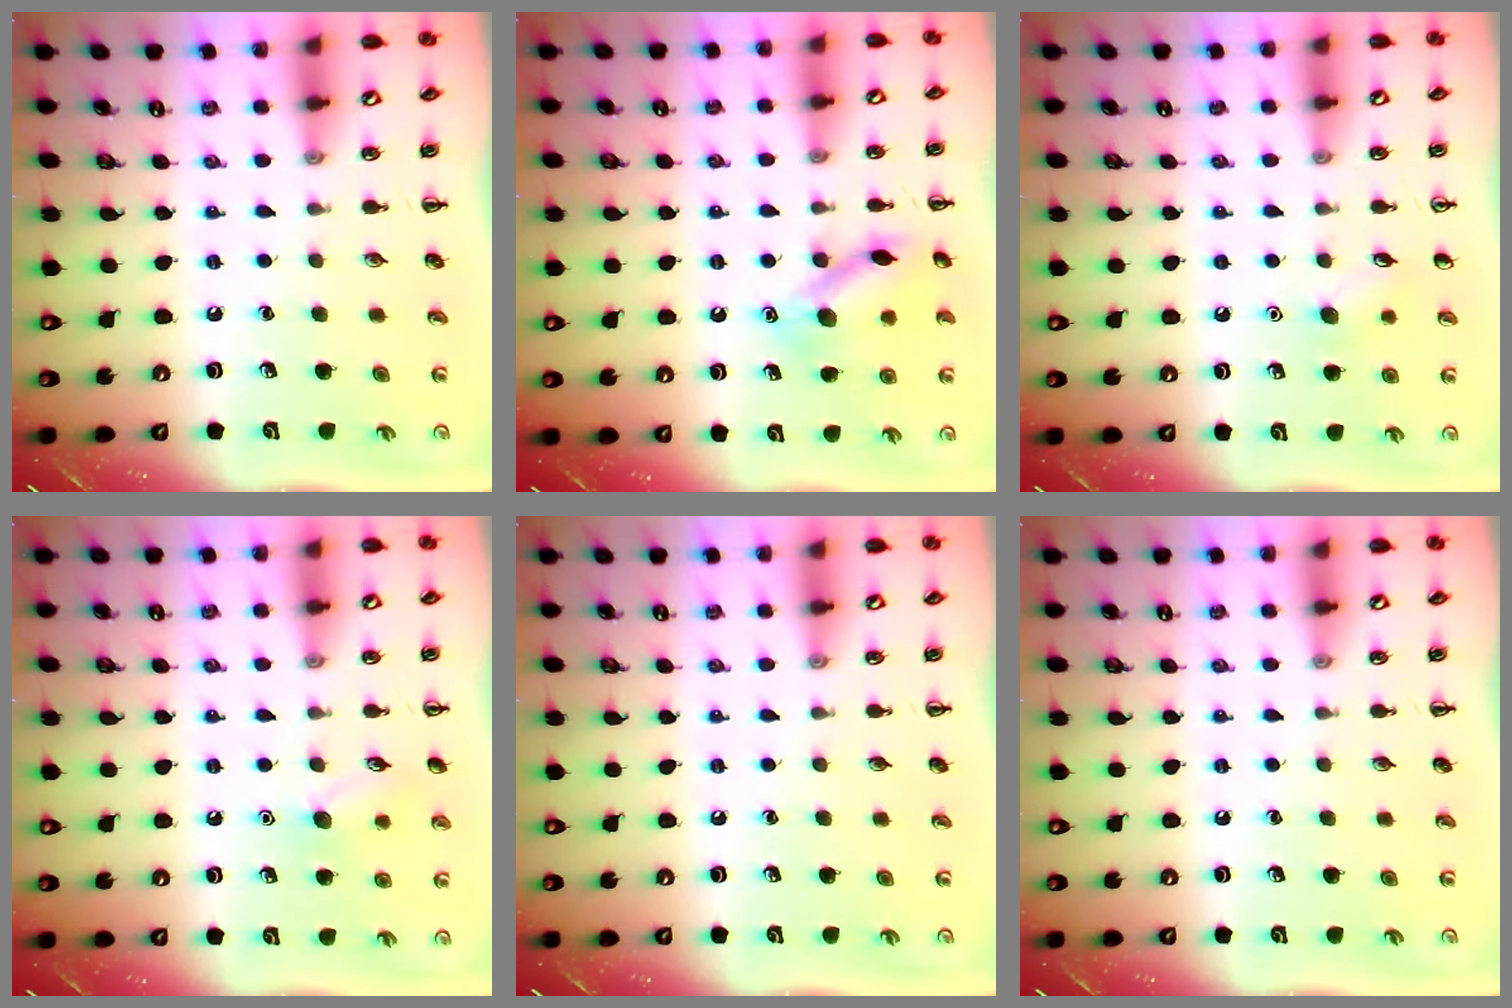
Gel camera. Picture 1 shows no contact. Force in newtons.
{"total": 13.0, "press": 13.0, "slide": 0.8}
{"total": 6.1, "press": 5.9, "slide": 1.7}
{"total": 8.5, "press": 8.3, "slide": 2.0}
{"total": 0.0}
{"total": 0.0}